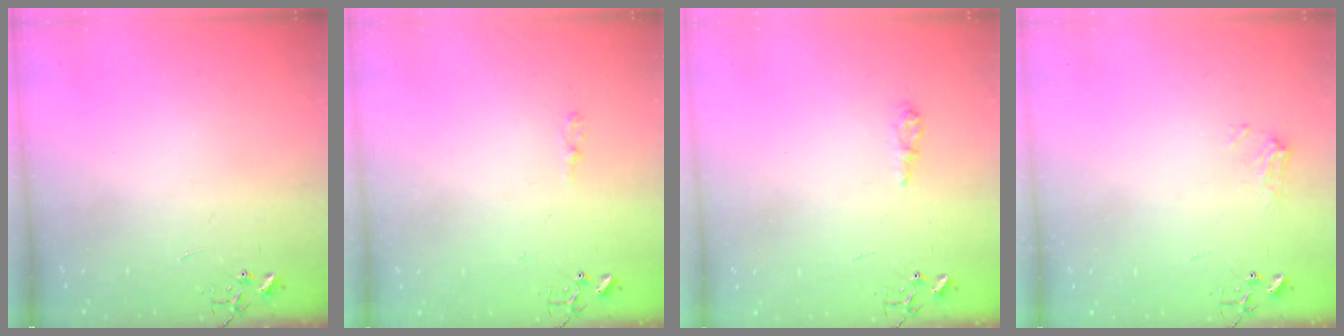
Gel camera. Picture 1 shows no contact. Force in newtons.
{"total": 3.6, "press": 3.6, "slide": 0.4}
{"total": 6.3, "press": 6.2, "slide": 0.8}
{"total": 7.2, "press": 7.2, "slide": 0.8}